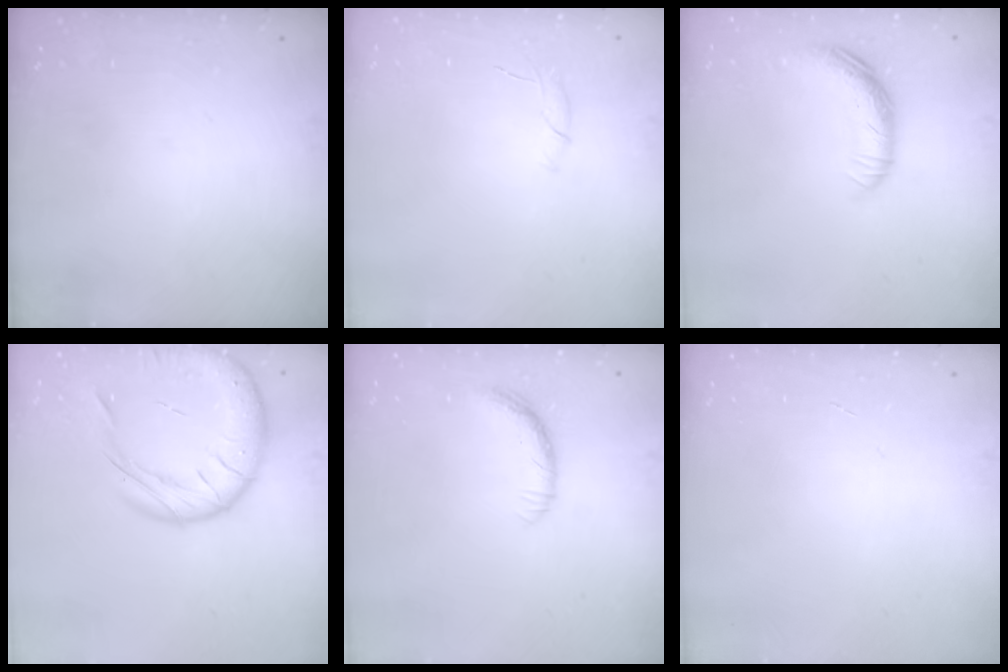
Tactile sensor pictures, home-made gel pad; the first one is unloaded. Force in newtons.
{"total": 5.3, "press": 5.2, "slide": 1.2}
{"total": 10.7, "press": 10.7, "slide": 0.5}
{"total": 19.8, "press": 19.6, "slide": 3.1}
{"total": 6.8, "press": 6.8, "slide": 0.7}
{"total": 0.0}